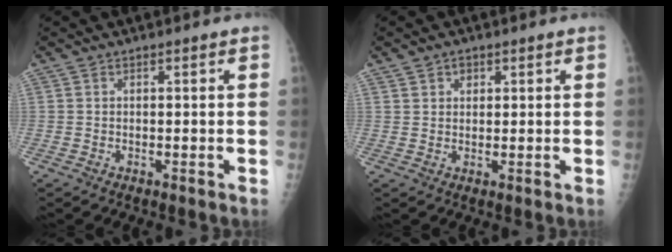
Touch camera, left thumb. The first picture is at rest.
{"total": 2.2, "force": [1.2, 1.8, 0.6], "torque": [0.006, -0.006, 0.016]}